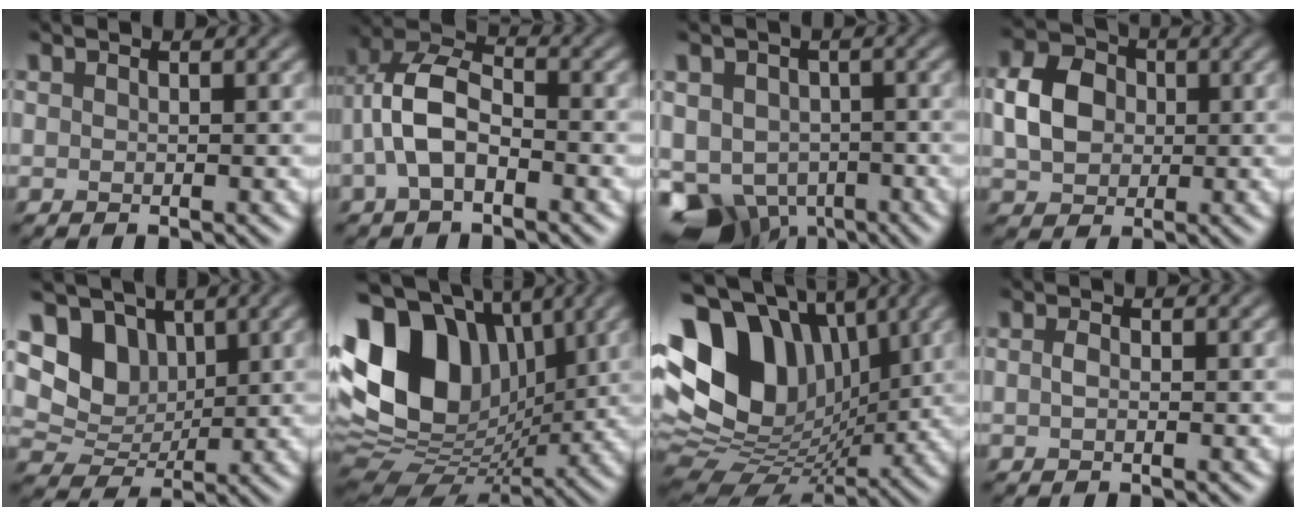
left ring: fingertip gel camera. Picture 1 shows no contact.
{"total": 5.4, "force": [-2.7, 2.7, 3.8], "torque": [-0.074, 0.005, -0.066]}
{"total": 8.3, "force": [-4.9, 5.7, 3.5], "torque": [-0.050, -0.018, -0.083]}
{"total": 4.7, "force": [-1.1, 3.7, 2.6], "torque": [-0.058, 0.000, -0.030]}
{"total": 8.4, "force": [2.2, 6.4, 5.0], "torque": [-0.104, 0.015, 0.021]}
{"total": 15.3, "force": [2.3, 10.5, 10.9], "torque": [-0.234, 0.019, 0.027]}
{"total": 13.0, "force": [2.1, 8.8, 9.4], "torque": [-0.191, 0.009, 0.025]}
{"total": 1.1, "force": [-1.0, 0.3, 0.3], "torque": [-0.008, -0.004, -0.021]}